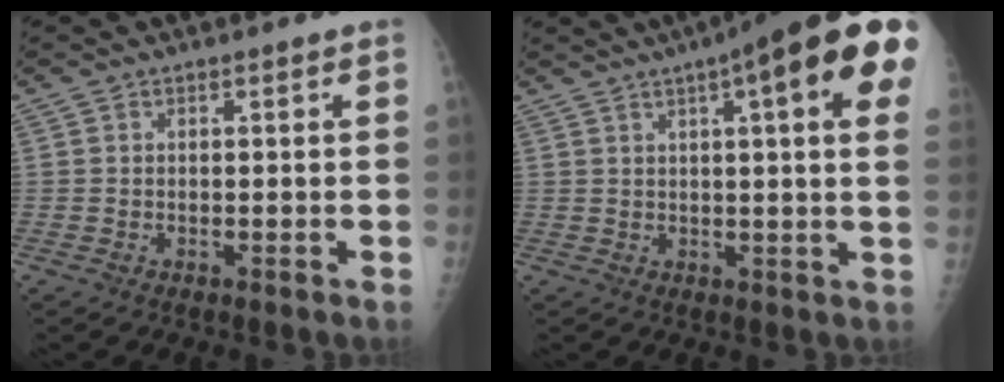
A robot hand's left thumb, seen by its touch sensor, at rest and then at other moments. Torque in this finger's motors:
{"motor_torque": [0.65, 0.72, 1.59, -1.19, 0.14]}